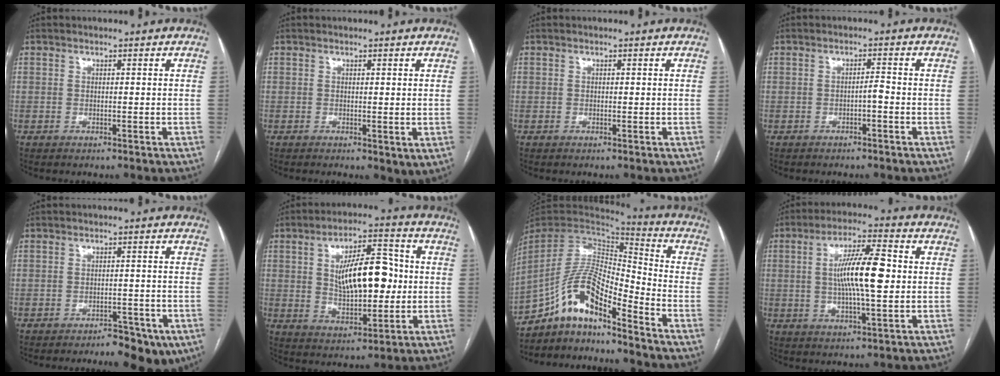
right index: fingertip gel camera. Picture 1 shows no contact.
{"total": 2.2, "force": [0.3, 0.8, 2.0], "torque": [-0.034, -0.010, 0.009]}
{"total": 0.0}
{"total": 1.5, "force": [-0.7, 0.2, 1.3], "torque": [-0.018, 0.003, -0.014]}
{"total": 6.6, "force": [-4.3, 2.5, 4.3], "torque": [-0.047, 0.008, -0.056]}
{"total": 13.3, "force": [1.2, 5.5, 12.0], "torque": [-0.198, 0.018, 0.026]}
{"total": 14.0, "force": [-10.1, 3.0, 9.3], "torque": [-0.181, 0.022, -0.183]}
{"total": 11.5, "force": [0.8, 2.0, 11.3], "torque": [-0.201, 0.013, 0.011]}